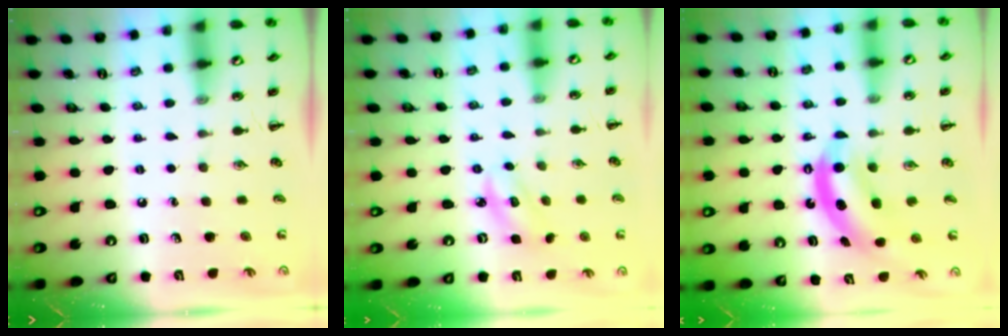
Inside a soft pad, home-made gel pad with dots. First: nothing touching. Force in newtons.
{"total": 2.9, "press": 2.8, "slide": 0.6}
{"total": 6.8, "press": 6.7, "slide": 1.1}